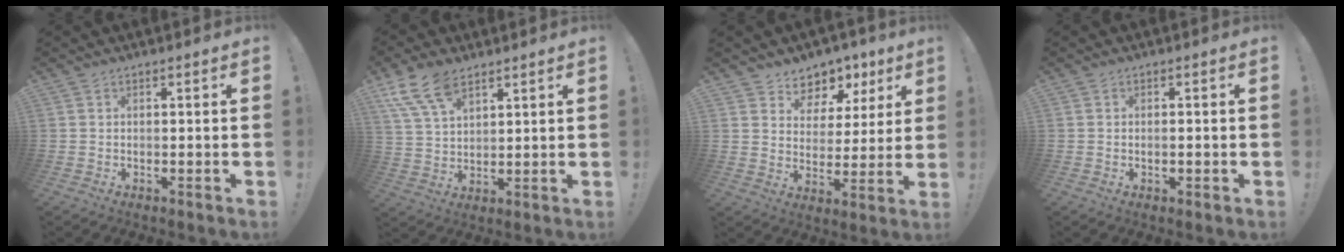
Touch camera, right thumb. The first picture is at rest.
{"total": 10.6, "force": [7.0, 5.1, 6.1], "torque": [-0.125, -0.020, 0.136]}
{"total": 7.0, "force": [4.7, 5.1, 1.2], "torque": [-0.015, -0.044, 0.088]}
{"total": 1.1, "force": [-0.5, 0.2, 0.9], "torque": [-0.014, -0.001, -0.010]}